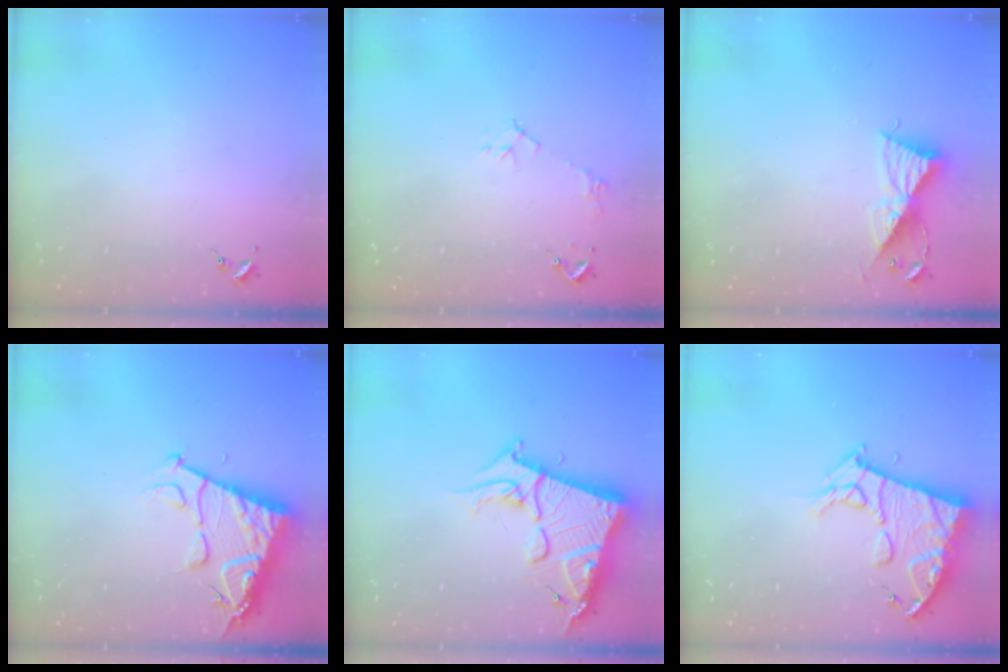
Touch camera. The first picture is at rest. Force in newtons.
{"total": 5.3, "press": 5.3, "slide": 0.7}
{"total": 9.3, "press": 9.3, "slide": 0.7}
{"total": 13.0, "press": 12.9, "slide": 1.3}
{"total": 18.5, "press": 18.4, "slide": 1.8}
{"total": 14.1, "press": 14.0, "slide": 1.5}